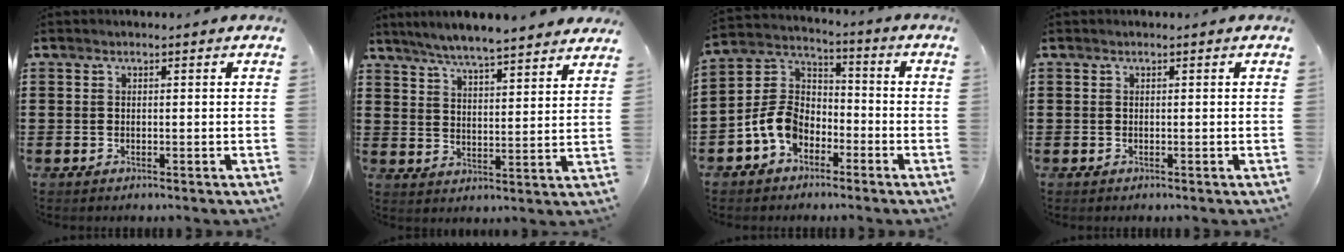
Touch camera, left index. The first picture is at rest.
{"total": 5.5, "force": [5.3, -0.3, 1.3], "torque": [-0.047, -0.028, 0.092]}
{"total": 8.2, "force": [-4.0, 5.8, 4.1], "torque": [-0.126, 0.005, -0.087]}
{"total": 0.0}